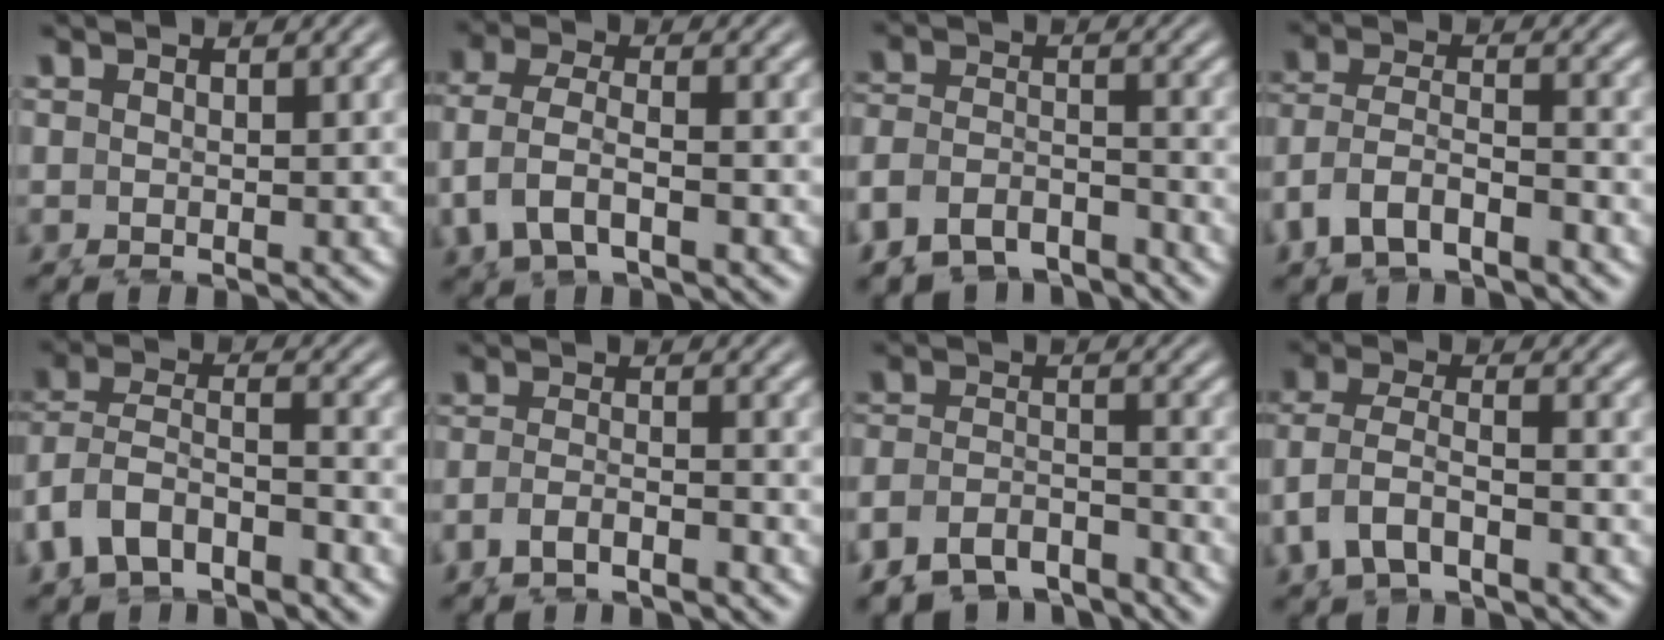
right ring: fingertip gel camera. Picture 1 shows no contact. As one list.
[{"total": 4.0, "force": [0.5, 3.1, 2.6], "torque": [-0.086, -0.027, 0.025]}, {"total": 8.5, "force": [-4.8, 6.8, 1.6], "torque": [-0.058, -0.036, -0.083]}, {"total": 8.1, "force": [-2.2, 7.2, 3.1], "torque": [-0.107, -0.037, -0.030]}, {"total": 9.4, "force": [-2.1, 8.6, 3.1], "torque": [-0.115, -0.034, -0.035]}, {"total": 4.3, "force": [-2.3, 3.1, 1.8], "torque": [-0.057, -0.025, -0.031]}, {"total": 9.3, "force": [-5.7, 7.0, 1.9], "torque": [-0.058, -0.039, -0.097]}, {"total": 5.0, "force": [-0.2, 4.3, 2.6], "torque": [-0.096, -0.034, 0.014]}]